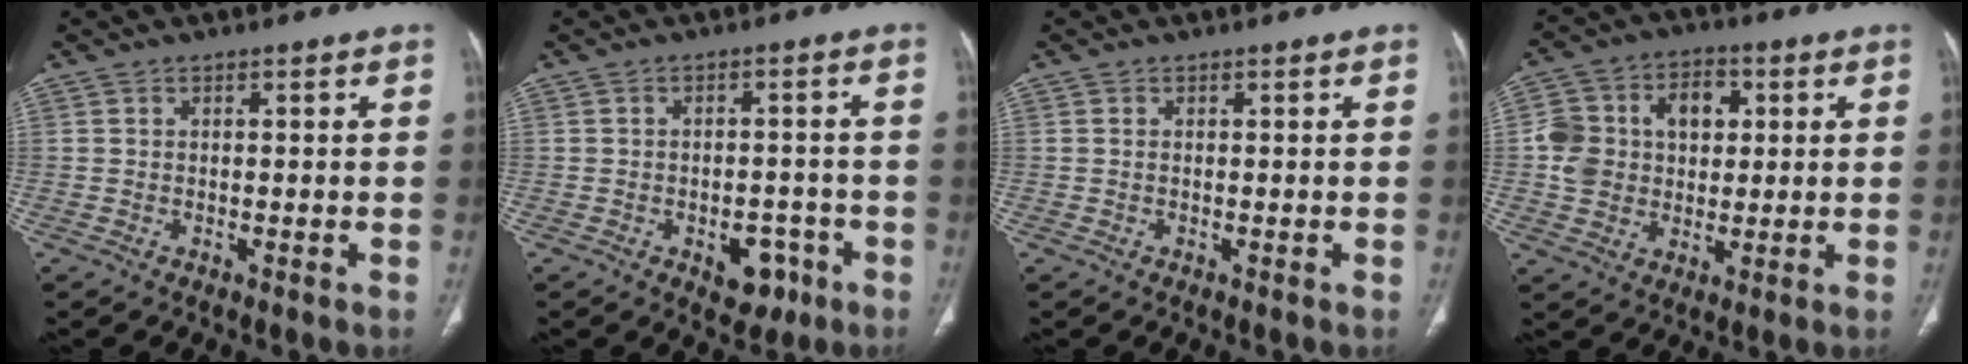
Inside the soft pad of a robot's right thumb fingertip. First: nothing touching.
{"total": 6.1, "force": [-2.9, 3.9, 3.7], "torque": [-0.022, 0.020, -0.033]}
{"total": 0.0}
{"total": 13.1, "force": [1.9, 10.2, 7.9], "torque": [-0.112, 0.017, 0.033]}